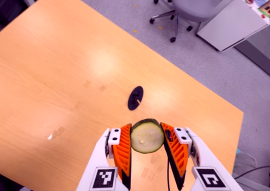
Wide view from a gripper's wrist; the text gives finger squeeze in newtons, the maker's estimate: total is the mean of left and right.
{"total": 11.0, "left": 10.1, "right": 11.9}